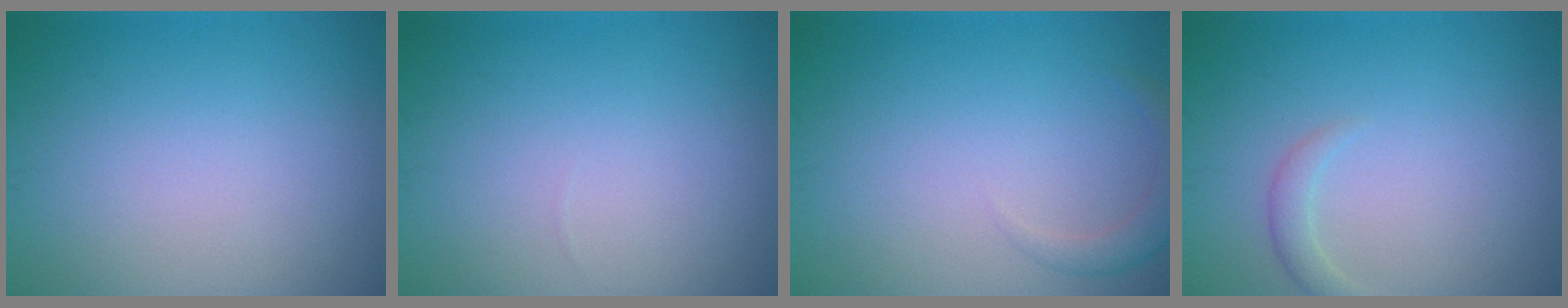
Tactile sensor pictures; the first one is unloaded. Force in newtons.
{"total": 0.0}
{"total": 1.8, "press": 1.8, "slide": 0.1}
{"total": 1.3, "press": 1.3, "slide": 0.0}